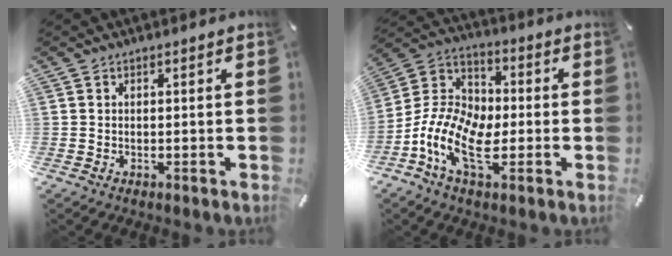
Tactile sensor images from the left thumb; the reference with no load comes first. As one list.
[{"total": 12.4, "force": [-4.9, 7.4, 8.7], "torque": [-0.208, 0.003, -0.096]}]